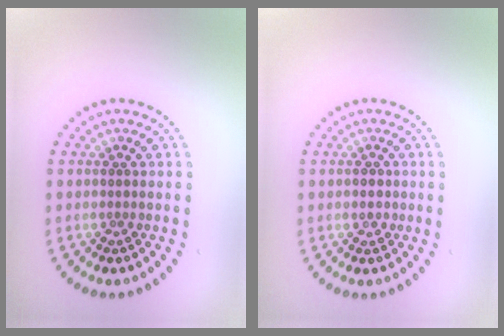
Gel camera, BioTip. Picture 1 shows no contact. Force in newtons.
{"total": 1.1, "press": 1.0, "slide": 0.4}